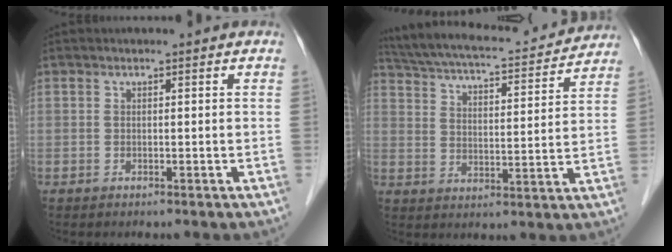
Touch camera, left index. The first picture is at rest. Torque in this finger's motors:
{"motor_torque": [0.86, -1.00, 0.15, 0.03]}